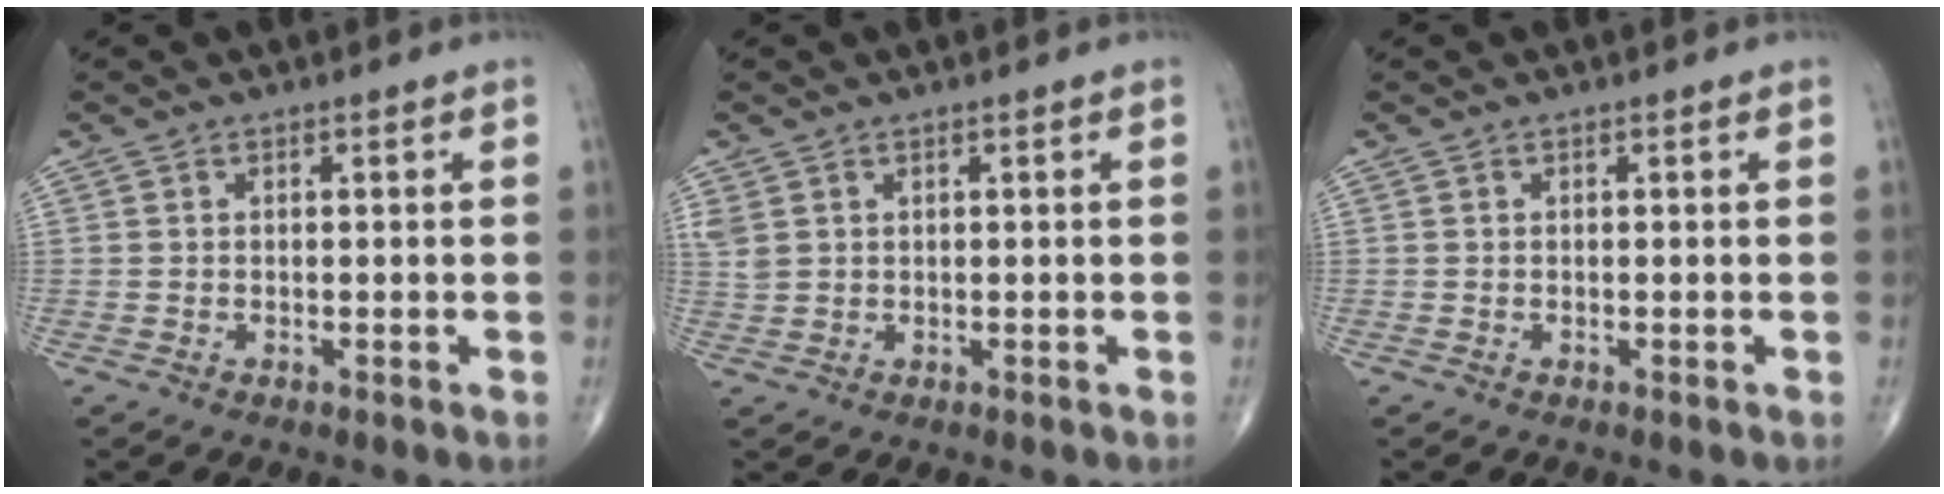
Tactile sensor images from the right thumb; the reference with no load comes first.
{"total": 2.5, "force": [1.2, 1.8, 1.3], "torque": [-0.036, 0.003, 0.034]}
{"total": 0.0}